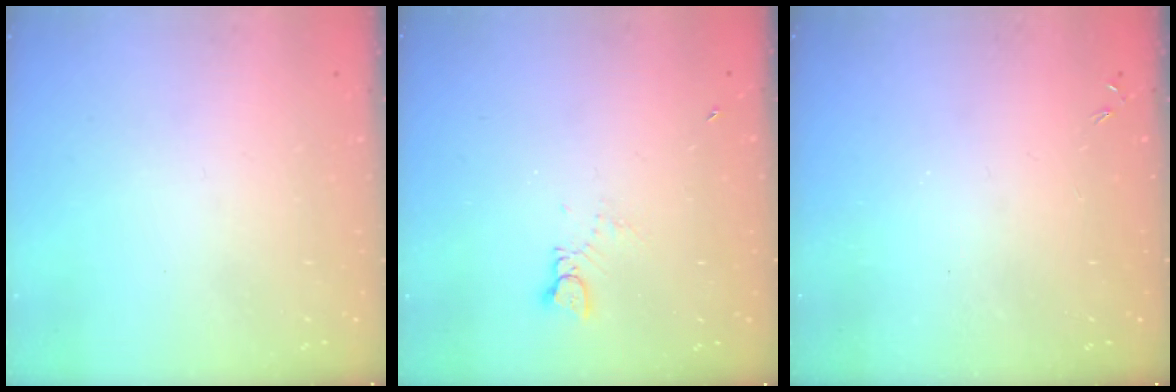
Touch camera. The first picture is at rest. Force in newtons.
{"total": 1.5, "press": 1.4, "slide": 0.2}
{"total": 0.0}